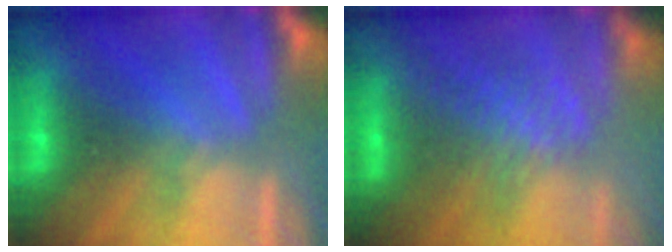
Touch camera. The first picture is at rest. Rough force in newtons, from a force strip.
{"total": 3.1}